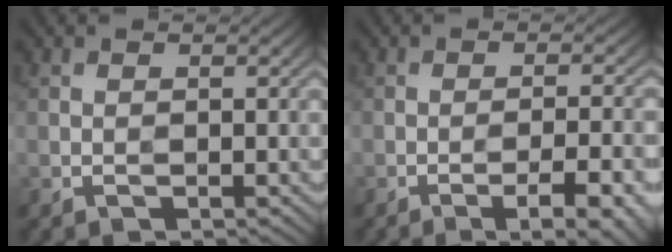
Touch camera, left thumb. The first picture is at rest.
{"total": 8.1, "force": [-4.7, 1.6, 6.4], "torque": [-0.099, 0.010, -0.056]}